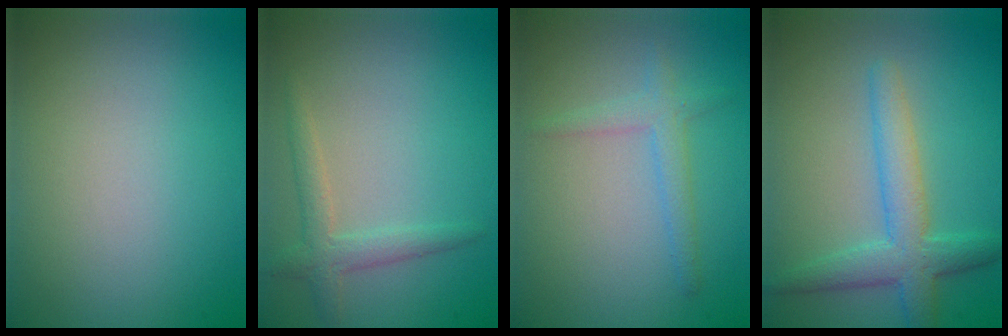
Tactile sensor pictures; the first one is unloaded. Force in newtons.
{"total": 2.3, "press": 2.3, "slide": 0.1}
{"total": 2.0, "press": 2.0, "slide": 0.1}
{"total": 4.3, "press": 4.3, "slide": 0.1}